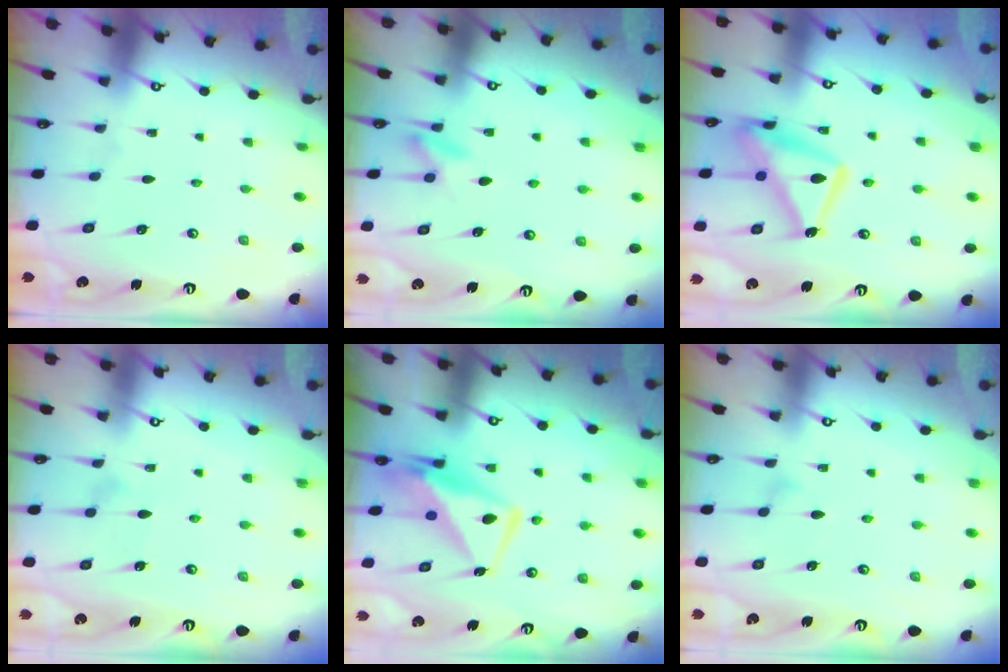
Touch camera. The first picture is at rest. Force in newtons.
{"total": 8.7, "press": 8.4, "slide": 2.1}
{"total": 15.7, "press": 15.7, "slide": 1.3}
{"total": 6.7, "press": 6.7, "slide": 0.4}
{"total": 11.5, "press": 11.4, "slide": 1.2}
{"total": 7.5, "press": 7.5, "slide": 0.3}